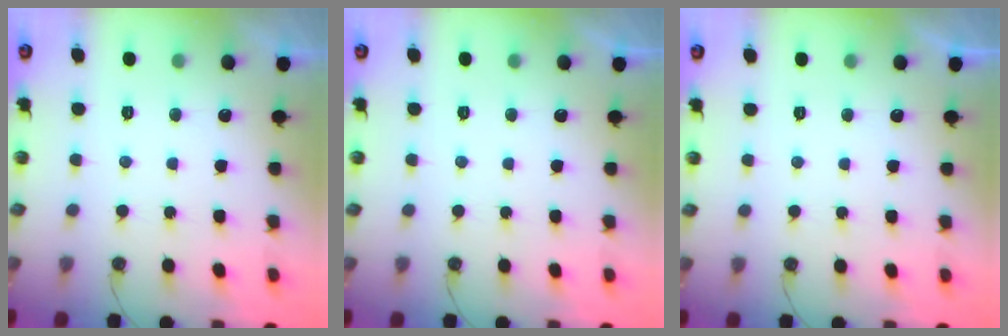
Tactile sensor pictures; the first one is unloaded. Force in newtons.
{"total": 0.0}
{"total": 0.0}